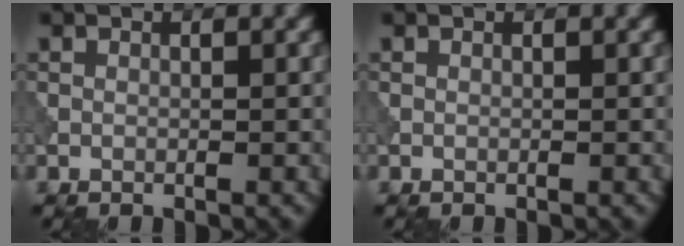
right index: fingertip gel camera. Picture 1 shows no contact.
{"total": 0.0}